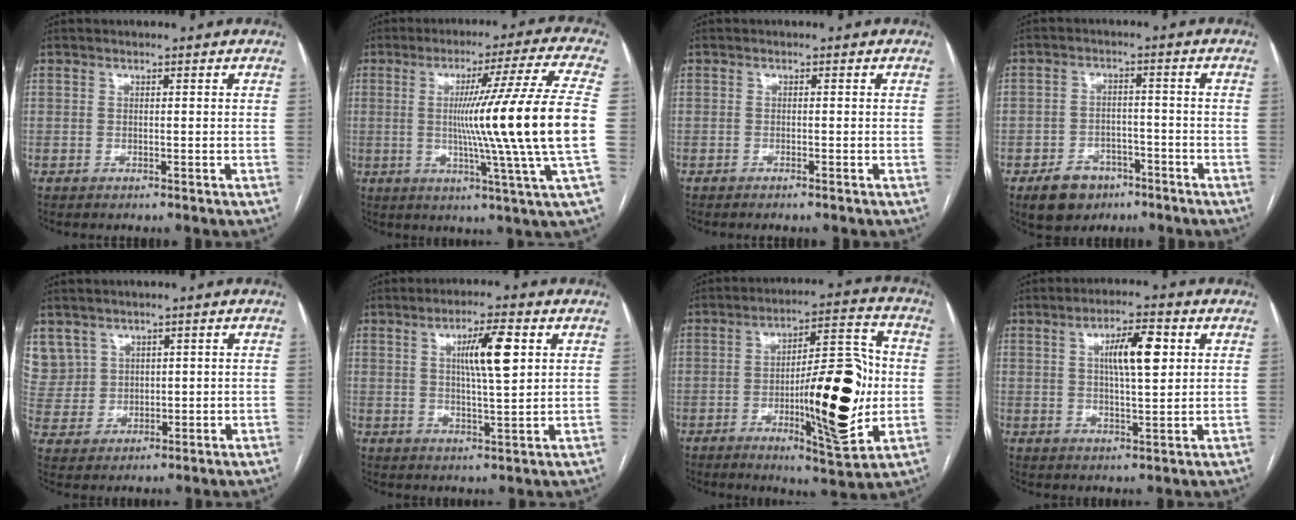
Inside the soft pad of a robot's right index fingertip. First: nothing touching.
{"total": 19.2, "force": [-0.5, -3.2, 18.9], "torque": [-0.273, -0.013, -0.024]}
{"total": 0.9, "force": [-0.8, -0.2, 0.5], "torque": [-0.009, 0.001, -0.012]}
{"total": 6.4, "force": [-4.0, 4.5, 2.3], "torque": [-0.043, 0.005, -0.056]}
{"total": 8.4, "force": [4.2, 7.2, 0.8], "torque": [-0.035, 0.029, 0.107]}
{"total": 7.7, "force": [2.4, 0.8, 7.3], "torque": [-0.125, 0.005, 0.041]}
{"total": 17.6, "force": [-2.5, 3.7, 17.0], "torque": [-0.256, 0.008, -0.031]}
{"total": 7.6, "force": [2.2, 1.7, 7.1], "torque": [-0.120, 0.012, 0.038]}